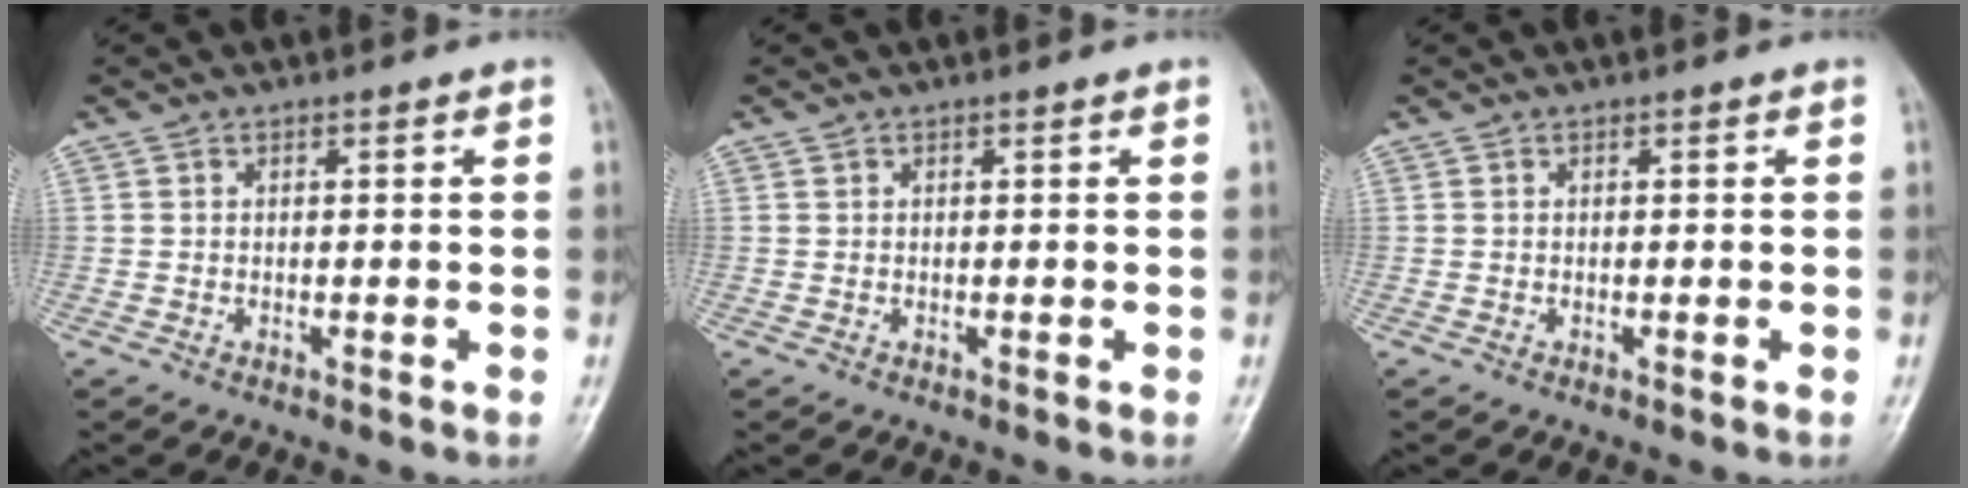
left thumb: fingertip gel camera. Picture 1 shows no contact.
{"total": 0.0}
{"total": 0.0}